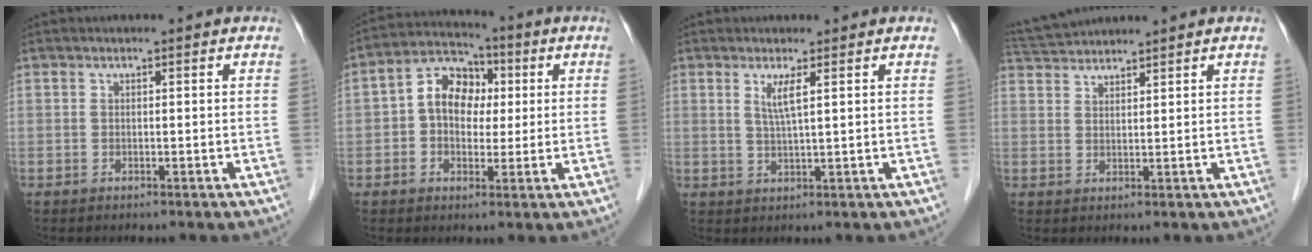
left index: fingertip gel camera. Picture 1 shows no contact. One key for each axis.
{"total": 8.3, "fx": 0.7, "fy": 6.0, "fz": 5.7, "tx": -0.114, "ty": 0.035, "tz": 0.010}
{"total": 2.8, "fx": 1.1, "fy": -0.3, "fz": 2.5, "tx": -0.054, "ty": -0.005, "tz": 0.024}
{"total": 5.0, "fx": 4.9, "fy": -0.4, "fz": 0.8, "tx": -0.022, "ty": 0.028, "tz": 0.096}